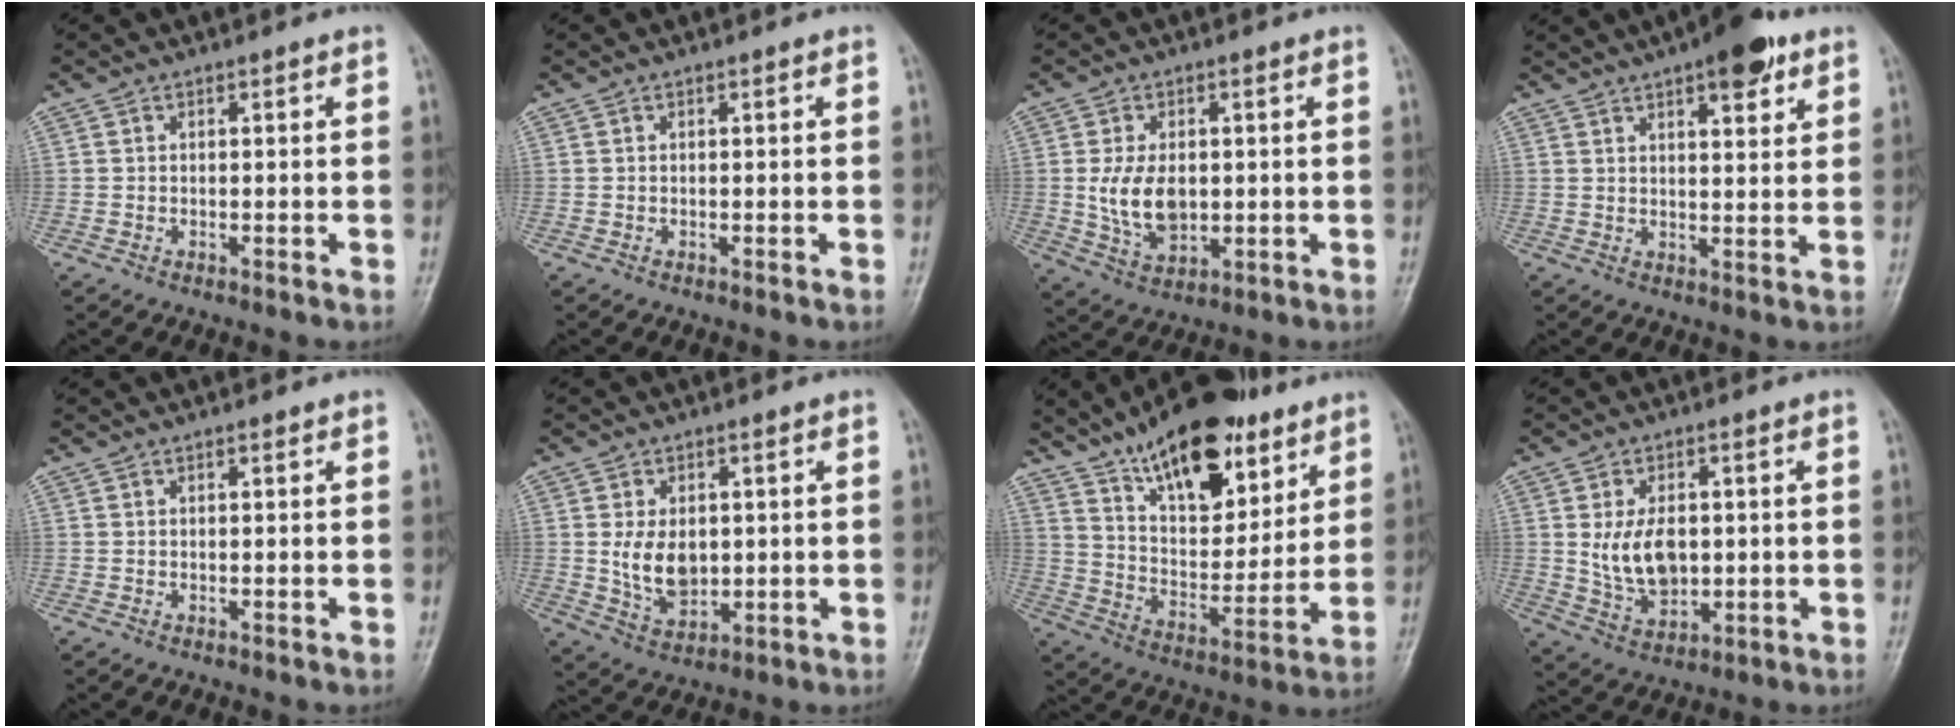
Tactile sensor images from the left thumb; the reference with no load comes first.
{"total": 0.0}
{"total": 8.6, "force": [0.3, 5.6, 6.5], "torque": [-0.109, -0.009, 0.016]}
{"total": 9.6, "force": [5.7, 3.4, 6.9], "torque": [-0.075, -0.022, 0.077]}
{"total": 0.6, "force": [0.5, 0.2, 0.3], "torque": [-0.007, -0.003, 0.007]}
{"total": 7.4, "force": [0.9, 5.1, 5.3], "torque": [-0.075, -0.017, 0.030]}
{"total": 22.7, "force": [14.6, 9.9, 14.3], "torque": [-0.184, -0.059, 0.244]}
{"total": 8.8, "force": [0.9, 5.8, 6.6], "torque": [-0.099, -0.014, 0.028]}